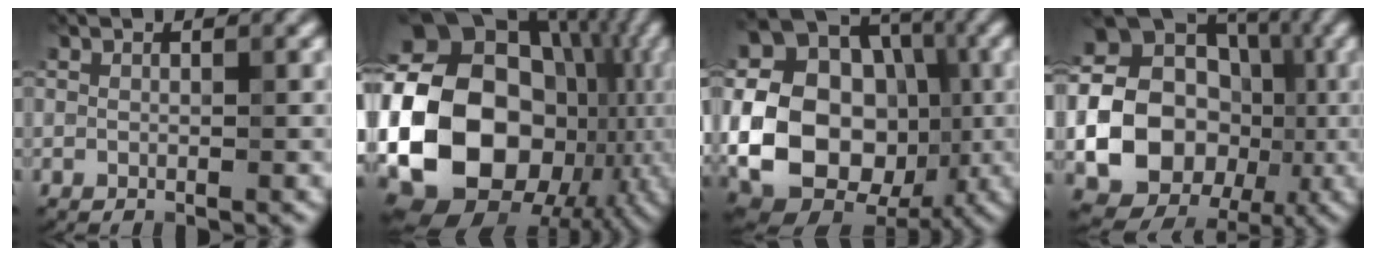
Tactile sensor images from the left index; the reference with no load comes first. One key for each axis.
{"total": 22.2, "fx": -2.4, "fy": 17.6, "fz": 13.3, "tx": -0.250, "ty": -0.014, "tz": -0.042}
{"total": 18.9, "fx": -2.1, "fy": 15.6, "fz": 10.3, "tx": -0.182, "ty": -0.006, "tz": -0.071}
{"total": 24.0, "fx": -3.1, "fy": 22.1, "fz": 8.7, "tx": -0.161, "ty": -0.002, "tz": -0.100}